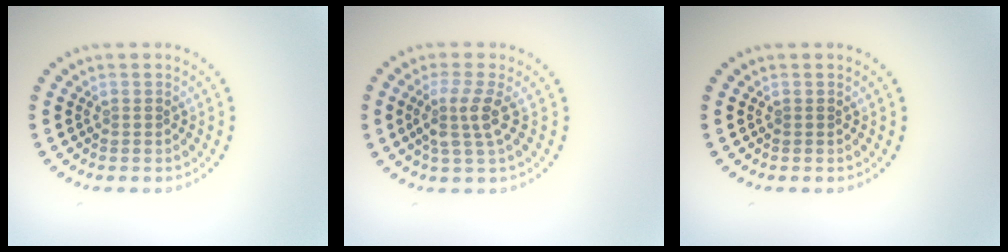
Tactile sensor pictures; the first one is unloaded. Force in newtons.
{"total": 2.9, "press": 2.2, "slide": 1.8}
{"total": 0.0}